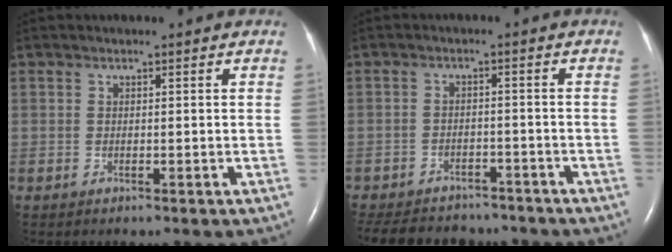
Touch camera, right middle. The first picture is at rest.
{"total": 13.8, "force": [-12.0, 5.5, 4.3], "torque": [-0.099, 0.001, -0.157]}